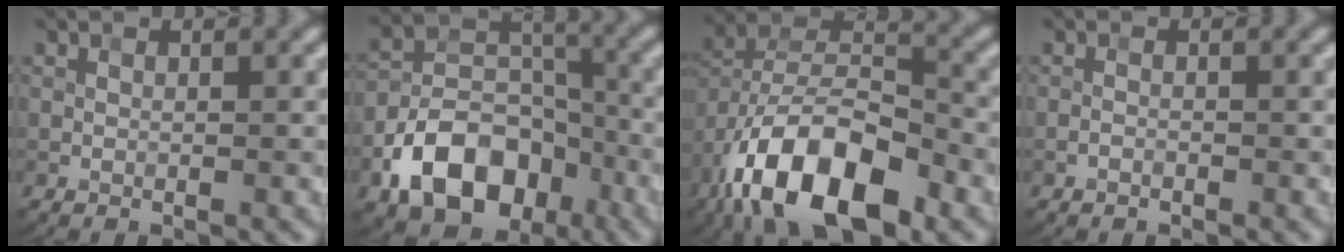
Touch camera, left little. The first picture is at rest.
{"total": 9.7, "force": [-5.1, 6.1, 5.5], "torque": [-0.092, 0.003, -0.096]}
{"total": 13.3, "force": [-7.8, 5.7, 9.1], "torque": [-0.161, 0.005, -0.148]}
{"total": 0.7, "force": [-0.7, 0.1, 0.1], "torque": [0.000, 0.001, -0.014]}